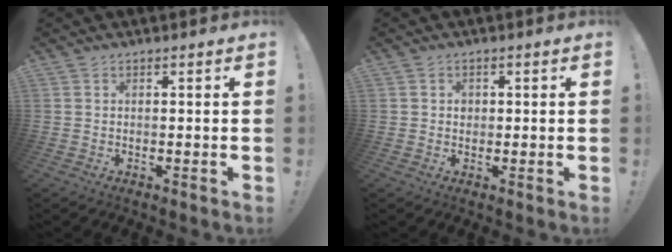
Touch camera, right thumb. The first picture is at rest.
{"total": 1.6, "force": [0.1, 1.4, 0.8], "torque": [-0.010, 0.001, 0.000]}